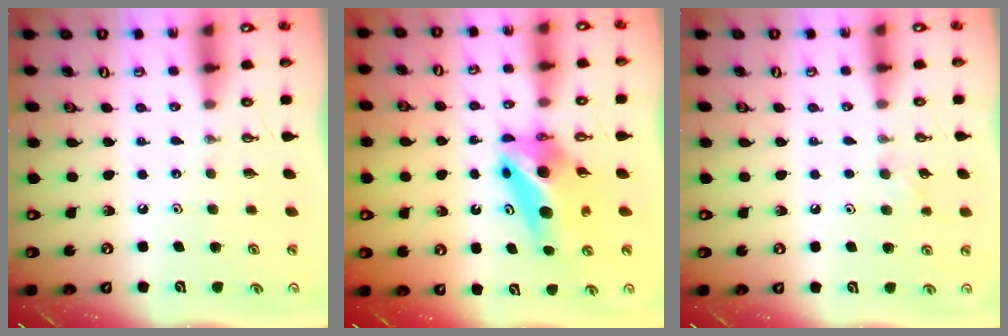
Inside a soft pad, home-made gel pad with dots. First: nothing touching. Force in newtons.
{"total": 7.9, "press": 7.9, "slide": 1.1}
{"total": 6.3, "press": 5.8, "slide": 2.5}